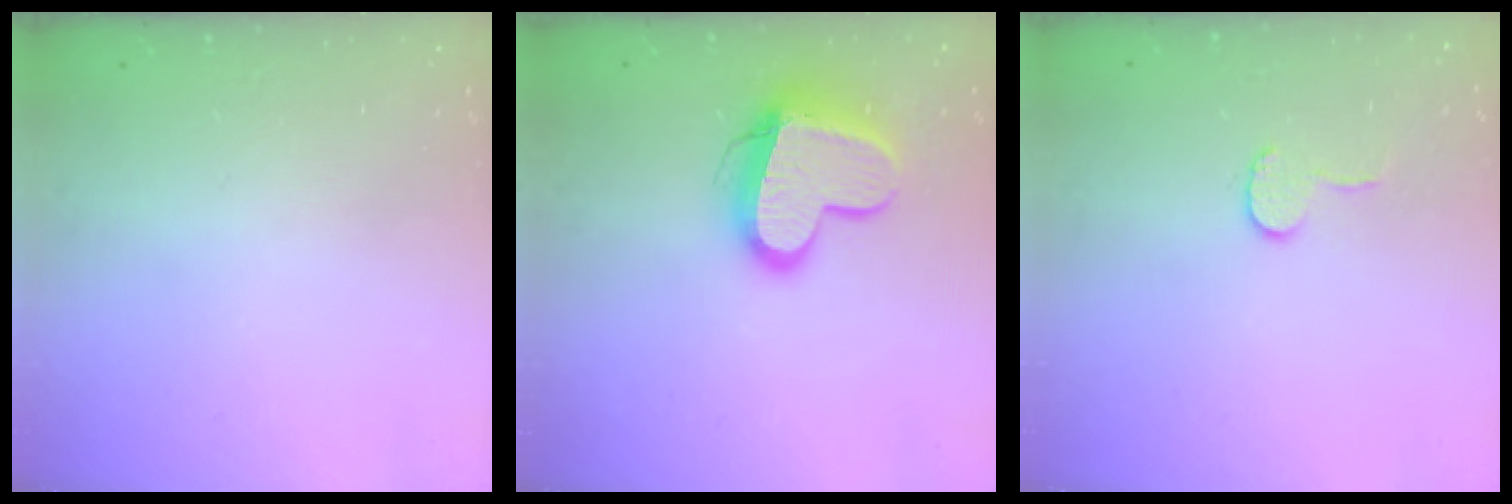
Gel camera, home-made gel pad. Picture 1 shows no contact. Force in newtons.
{"total": 13.5, "press": 13.5, "slide": 1.1}
{"total": 6.4, "press": 6.4, "slide": 0.6}